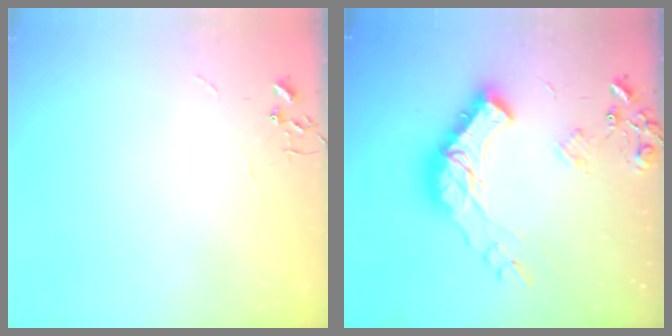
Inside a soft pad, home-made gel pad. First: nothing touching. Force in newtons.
{"total": 23.2, "press": 23.0, "slide": 3.0}